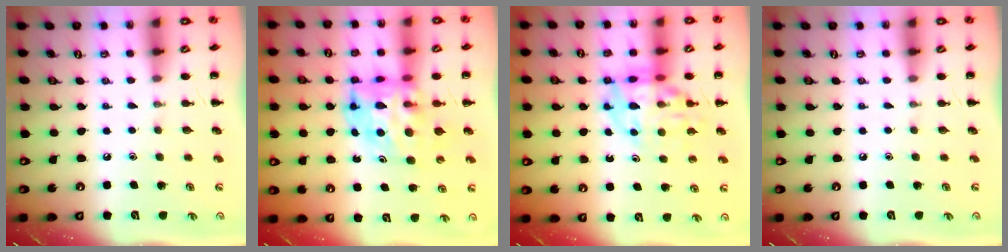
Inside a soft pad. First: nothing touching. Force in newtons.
{"total": 11.2, "press": 10.8, "slide": 3.2}
{"total": 15.1, "press": 14.7, "slide": 3.3}
{"total": 0.0}